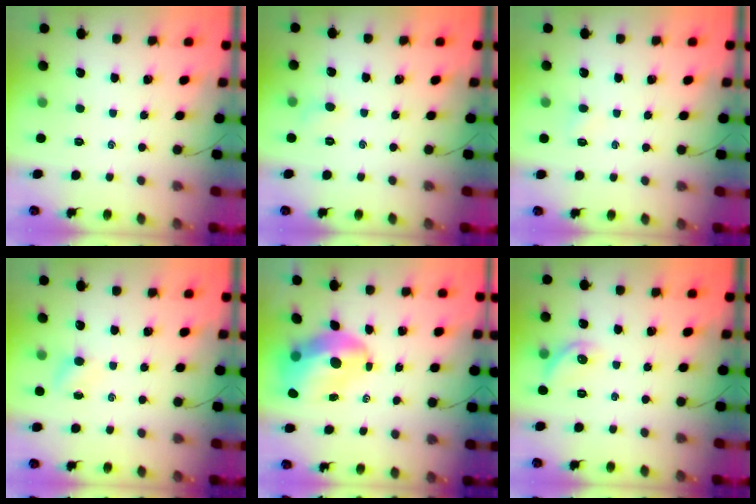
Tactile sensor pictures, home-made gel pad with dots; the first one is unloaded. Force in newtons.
{"total": 3.5, "press": 3.3, "slide": 1.1}
{"total": 1.6, "press": 1.5, "slide": 0.5}
{"total": 3.4, "press": 3.2, "slide": 1.2}
{"total": 12.6, "press": 12.0, "slide": 3.9}
{"total": 7.8, "press": 7.8, "slide": 0.5}